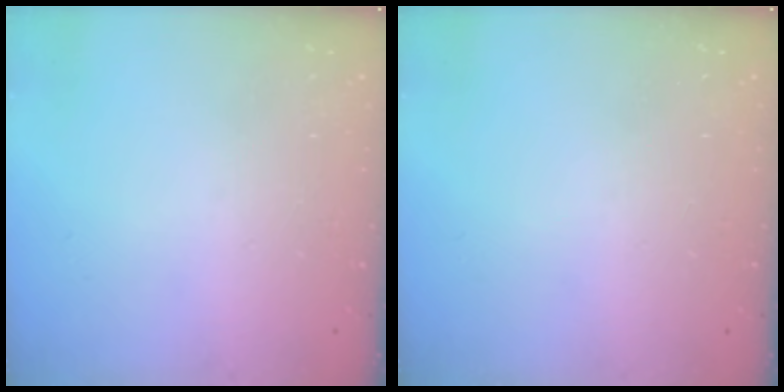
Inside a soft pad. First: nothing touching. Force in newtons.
{"total": 0.0}